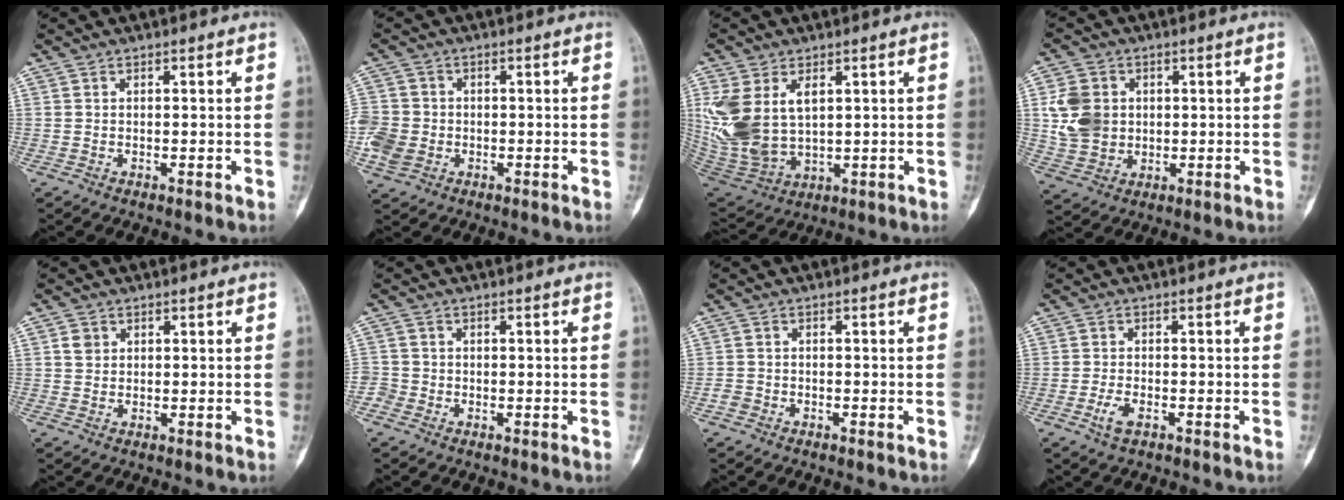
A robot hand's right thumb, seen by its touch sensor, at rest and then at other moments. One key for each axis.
{"total": 8.9, "fx": -1.7, "fy": 7.6, "fz": 4.4, "tx": -0.113, "ty": 0.004, "tz": -0.025}
{"total": 15.2, "fx": 3.6, "fy": 9.7, "fz": 11.1, "tx": -0.238, "ty": -0.012, "tz": 0.091}
{"total": 9.4, "fx": 1.3, "fy": 7.9, "fz": 5.0, "tx": -0.078, "ty": -0.002, "tz": 0.030}
{"total": 2.2, "fx": 0.8, "fy": 1.8, "fz": 0.8, "tx": -0.004, "ty": -0.001, "tz": 0.013}
{"total": 2.5, "fx": -1.1, "fy": 2.2, "fz": 0.1, "tx": 0.008, "ty": 0.010, "tz": -0.028}
{"total": 1.3, "fx": -0.6, "fy": 1.0, "fz": 0.3, "tx": 0.001, "ty": 0.005, "tz": -0.017}
{"total": 3.0, "fx": -1.4, "fy": 1.4, "fz": 2.2, "tx": -0.045, "ty": 0.007, "tz": -0.028}